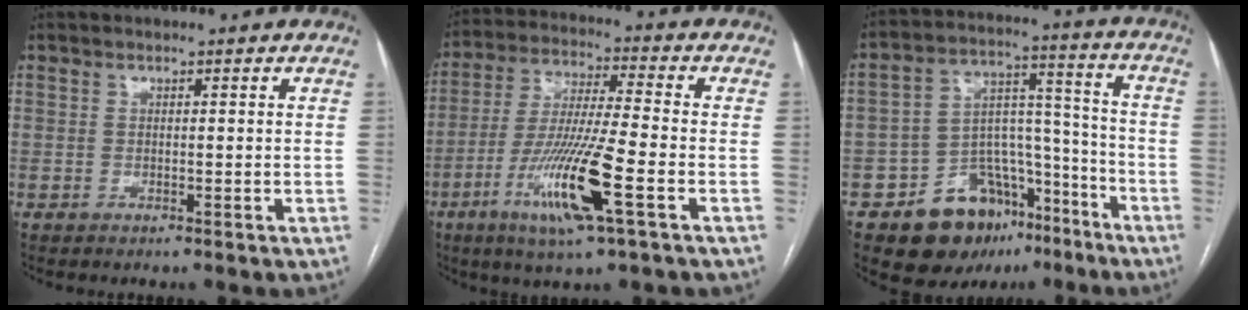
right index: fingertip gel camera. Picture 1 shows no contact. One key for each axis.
{"total": 14.1, "fx": -5.5, "fy": 0.3, "fz": 13.0, "tx": -0.262, "ty": -0.022, "tz": -0.104}
{"total": 15.7, "fx": -10.1, "fy": 9.7, "fz": 7.1, "tx": -0.090, "ty": 0.064, "tz": -0.151}